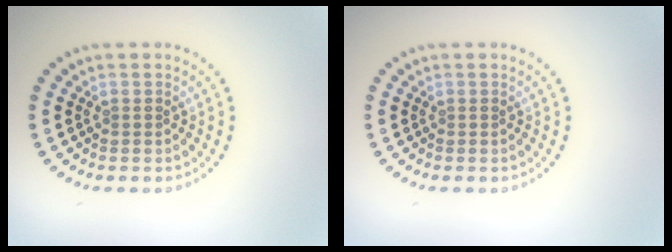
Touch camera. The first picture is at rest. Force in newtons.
{"total": 0.0}